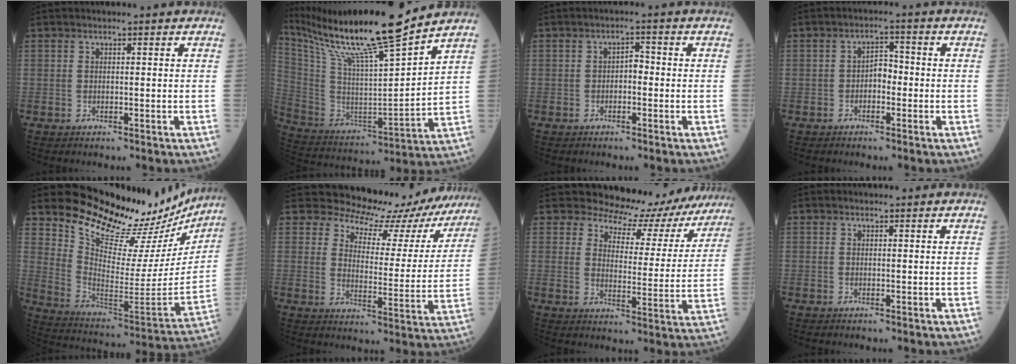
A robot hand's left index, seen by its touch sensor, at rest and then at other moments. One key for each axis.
{"total": 20.2, "fx": 16.6, "fy": -0.4, "fz": 11.6, "tx": -0.223, "ty": -0.017, "tz": 0.296}
{"total": 1.7, "fx": -0.6, "fy": 0.8, "fz": 1.4, "tx": -0.012, "ty": 0.004, "tz": -0.015}
{"total": 2.7, "fx": -0.9, "fy": 1.5, "fz": 2.1, "tx": -0.026, "ty": 0.008, "tz": -0.021}
{"total": 24.3, "fx": 22.4, "fy": 6.3, "fz": 7.0, "tx": -0.101, "ty": -0.093, "tz": 0.303}
{"total": 17.0, "fx": 15.8, "fy": 5.4, "fz": 3.2, "tx": -0.021, "ty": -0.053, "tz": 0.169}
{"total": 15.0, "fx": 14.1, "fy": 4.7, "fz": 2.1, "tx": -0.004, "ty": -0.044, "tz": 0.146}
{"total": 0.0}